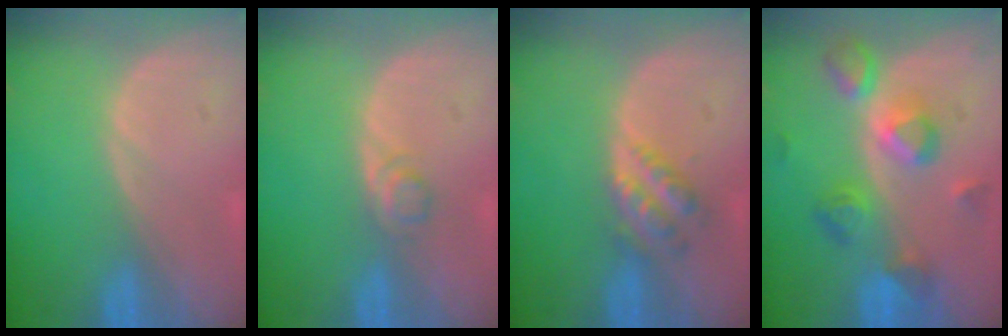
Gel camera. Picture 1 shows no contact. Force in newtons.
{"total": 1.9, "press": 1.8, "slide": 0.2}
{"total": 4.6, "press": 4.1, "slide": 2.2}
{"total": 7.4, "press": 7.4, "slide": 0.8}